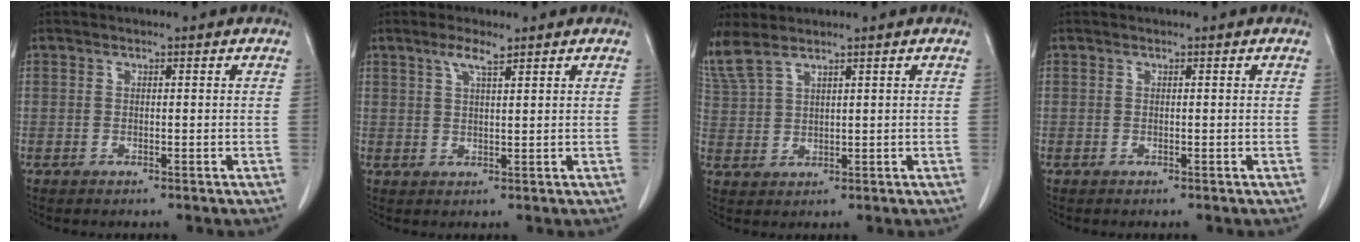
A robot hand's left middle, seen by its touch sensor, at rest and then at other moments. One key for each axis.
{"total": 3.0, "fx": 2.0, "fy": 0.3, "fz": 2.2, "tx": -0.047, "ty": 0.003, "tz": 0.039}
{"total": 5.2, "fx": 4.5, "fy": 0.8, "fz": 2.3, "tx": -0.071, "ty": 0.012, "tz": 0.110}
{"total": 0.0}